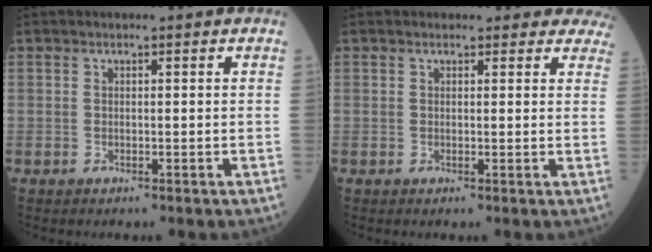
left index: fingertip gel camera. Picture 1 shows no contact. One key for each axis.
{"total": 8.9, "fx": 8.2, "fy": 3.3, "fz": 0.6, "tx": 0.044, "ty": 0.002, "tz": 0.057}